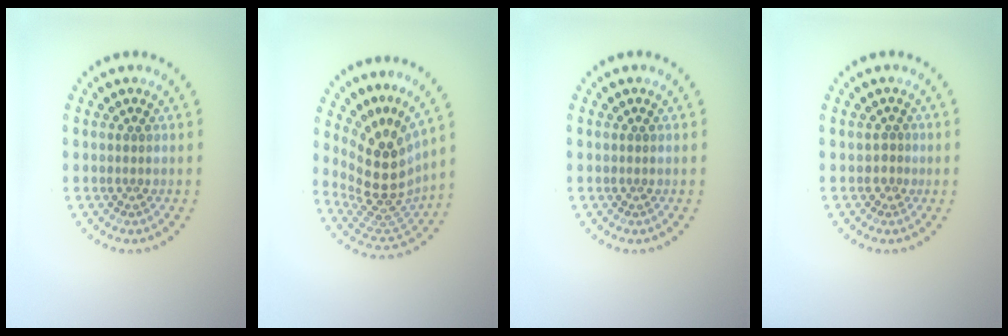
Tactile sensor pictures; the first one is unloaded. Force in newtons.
{"total": 5.2, "press": 4.0, "slide": 3.3}
{"total": 0.0}
{"total": 0.6, "press": 0.3, "slide": 0.5}